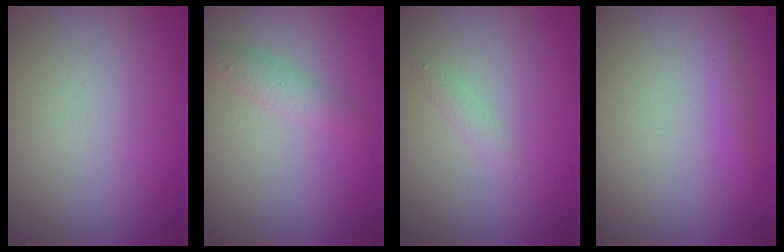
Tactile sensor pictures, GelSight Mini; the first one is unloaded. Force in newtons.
{"total": 1.6, "press": 1.6, "slide": 0.1}
{"total": 0.8, "press": 0.8, "slide": 0.1}
{"total": 0.9, "press": 0.9, "slide": 0.0}